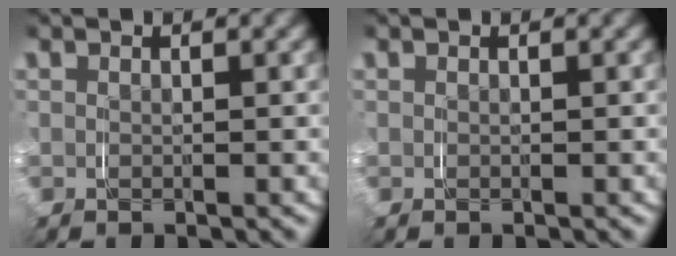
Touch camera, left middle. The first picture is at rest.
{"total": 0.0}